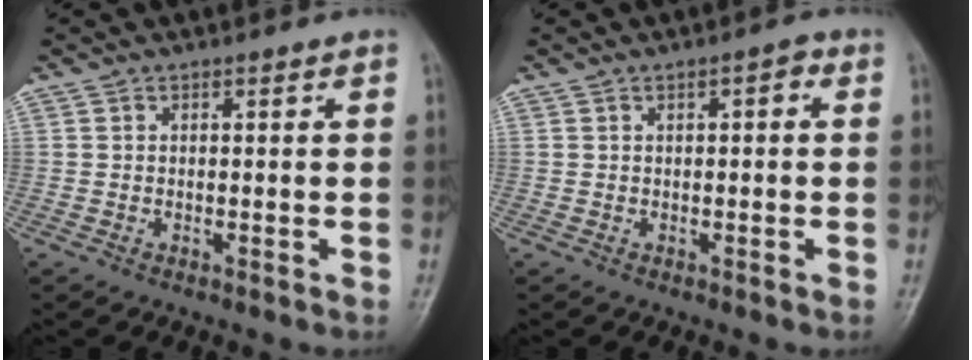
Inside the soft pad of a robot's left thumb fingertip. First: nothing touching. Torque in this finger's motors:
{"motor_torque": [-0.16, 0.19, -0.16, 0.01, 0.04]}